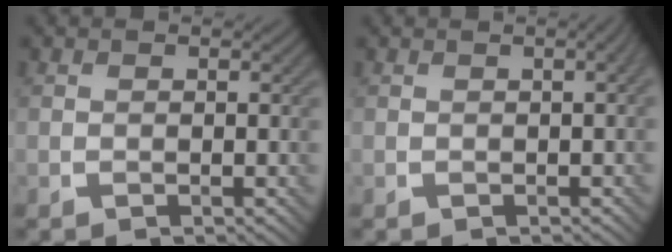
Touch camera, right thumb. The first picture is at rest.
{"total": 1.7, "force": [0.4, 0.3, 1.6], "torque": [-0.021, 0.006, 0.000]}